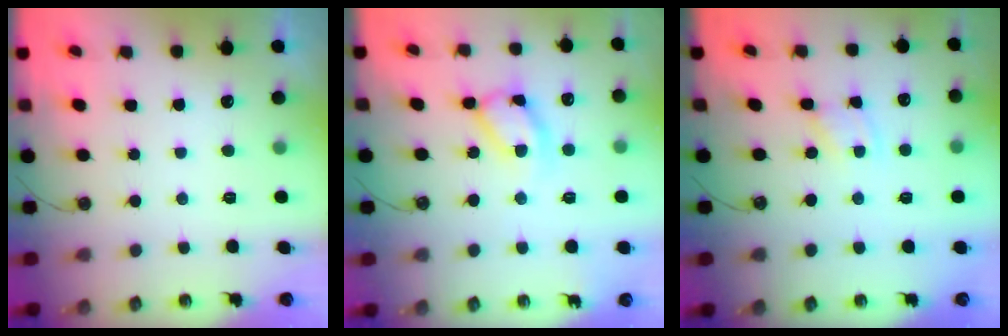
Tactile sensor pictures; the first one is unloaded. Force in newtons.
{"total": 12.9, "press": 12.8, "slide": 1.4}
{"total": 1.3, "press": 1.3, "slide": 0.0}